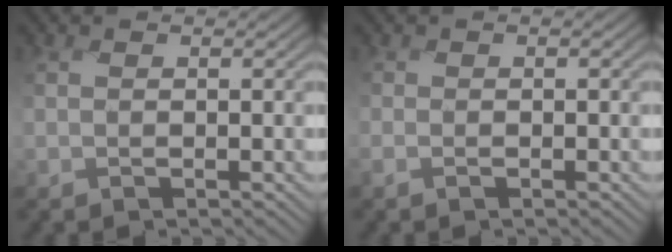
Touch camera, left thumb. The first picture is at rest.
{"total": 0.6, "force": [-0.5, -0.1, -0.2], "torque": [0.011, 0.000, -0.011]}